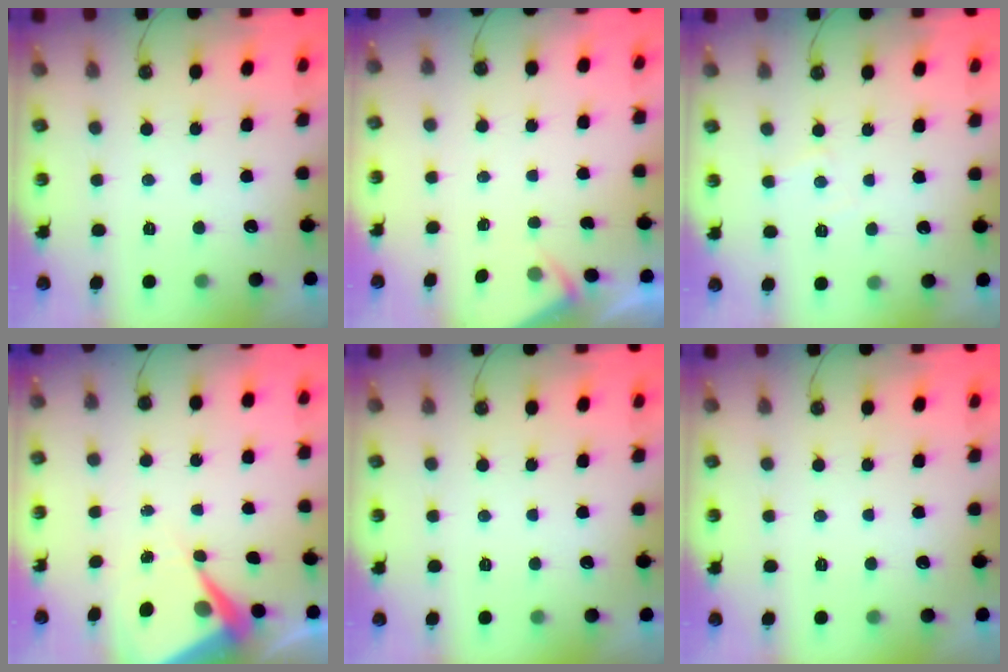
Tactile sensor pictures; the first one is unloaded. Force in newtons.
{"total": 2.0, "press": 1.9, "slide": 0.4}
{"total": 3.1, "press": 3.1, "slide": 0.5}
{"total": 6.5, "press": 6.5, "slide": 0.3}
{"total": 0.0}
{"total": 0.0}